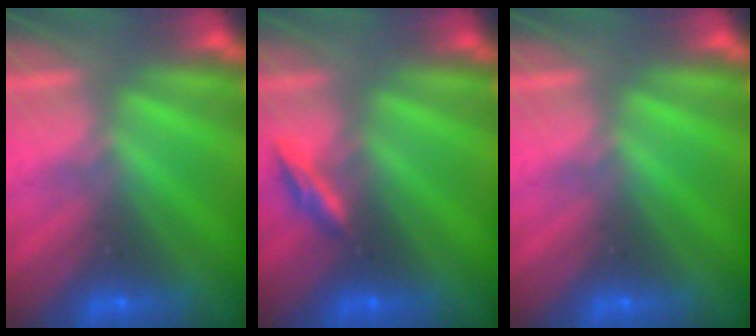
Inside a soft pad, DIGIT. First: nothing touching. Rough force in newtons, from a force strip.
{"total": 2.3}
{"total": 0.0}